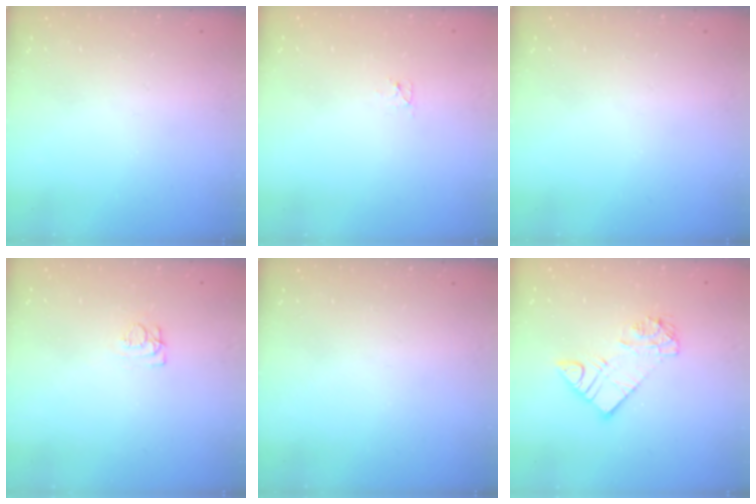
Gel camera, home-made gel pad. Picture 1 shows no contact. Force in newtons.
{"total": 2.4, "press": 2.4, "slide": 0.3}
{"total": 0.0}
{"total": 6.8, "press": 6.8, "slide": 0.8}
{"total": 0.0}
{"total": 9.4, "press": 9.4, "slide": 1.0}